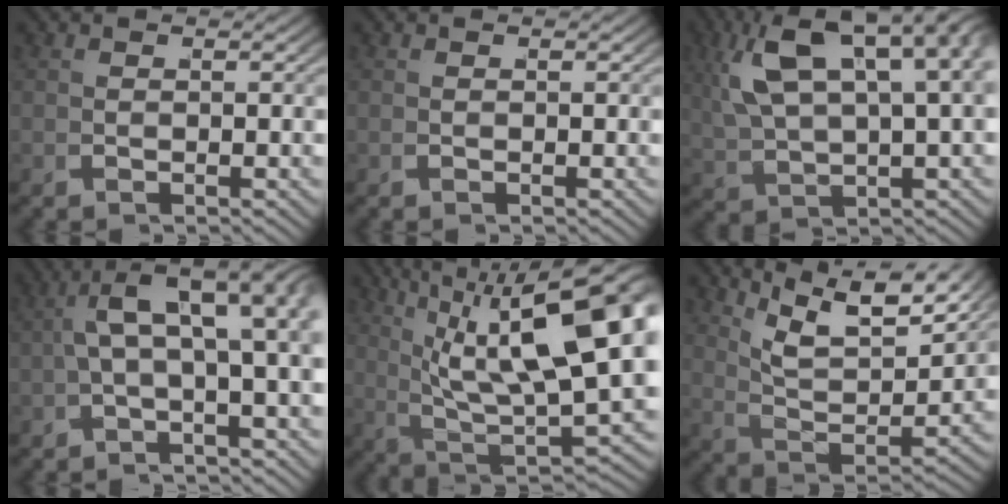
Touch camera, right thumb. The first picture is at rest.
{"total": 0.0}
{"total": 9.8, "force": [3.3, 5.1, 7.6], "torque": [-0.125, 0.015, 0.051]}
{"total": 6.3, "force": [0.7, 2.5, 5.7], "torque": [-0.074, 0.032, -0.009]}
{"total": 15.9, "force": [1.9, 8.1, 13.6], "torque": [-0.212, -0.030, 0.039]}
{"total": 9.6, "force": [4.9, 4.1, 7.1], "torque": [-0.122, 0.001, 0.068]}